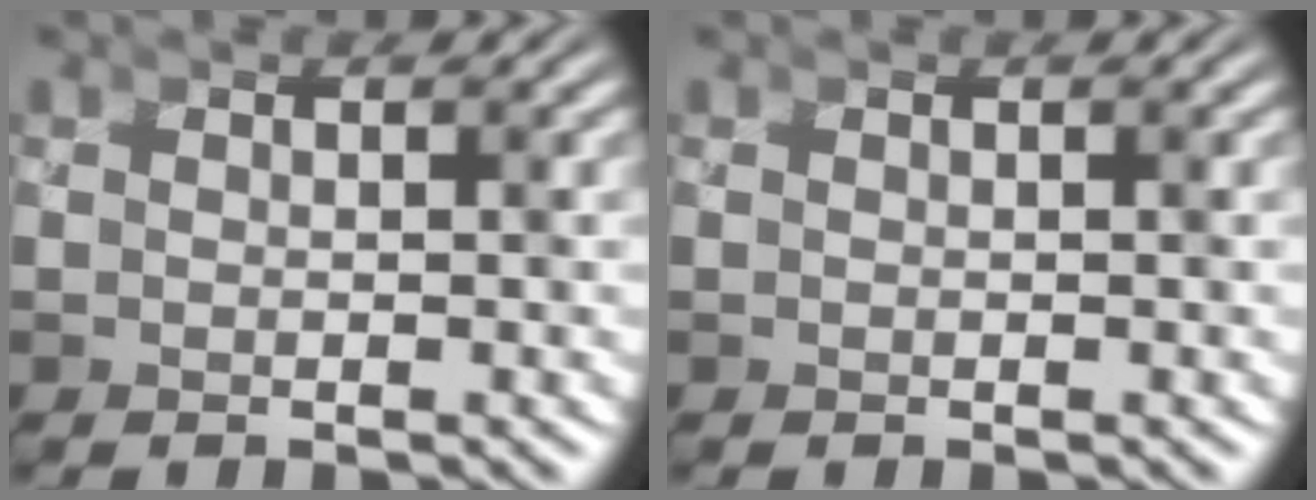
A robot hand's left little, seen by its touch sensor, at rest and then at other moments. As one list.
[{"total": 0.0}]